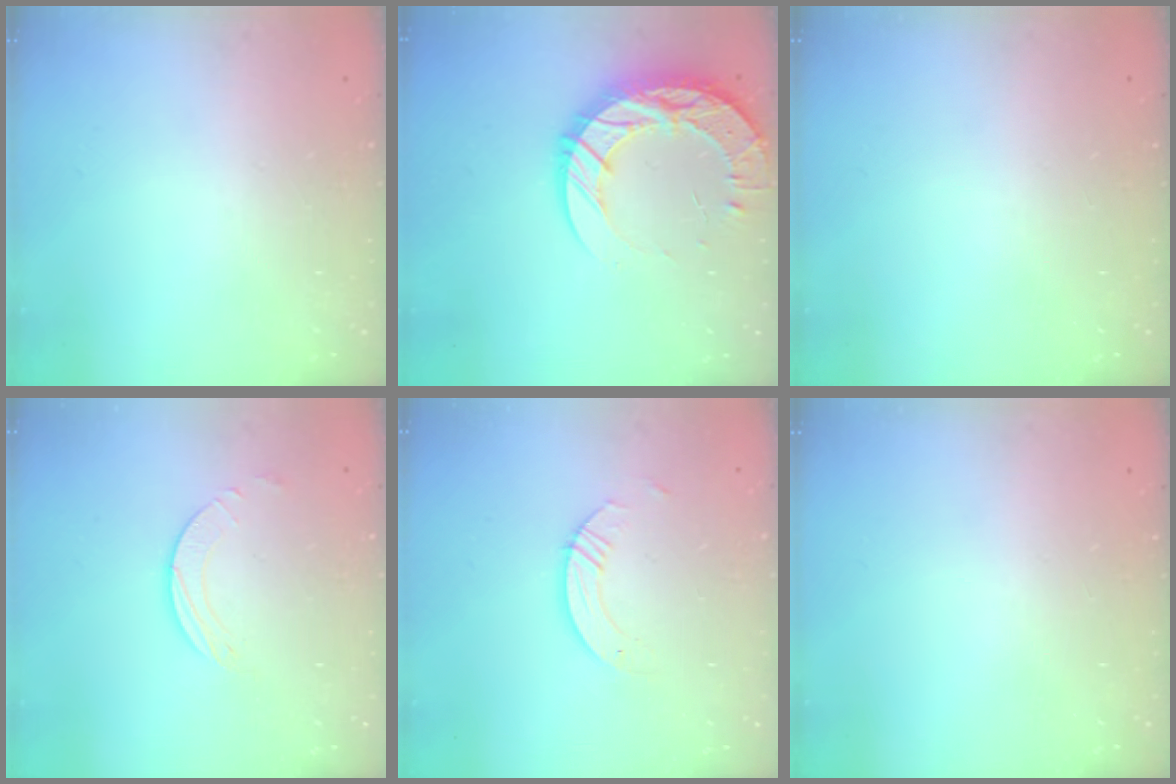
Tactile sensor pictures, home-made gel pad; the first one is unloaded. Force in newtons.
{"total": 18.6, "press": 18.5, "slide": 1.6}
{"total": 0.0}
{"total": 2.0, "press": 1.9, "slide": 0.3}
{"total": 3.7, "press": 3.7, "slide": 0.3}
{"total": 0.0}